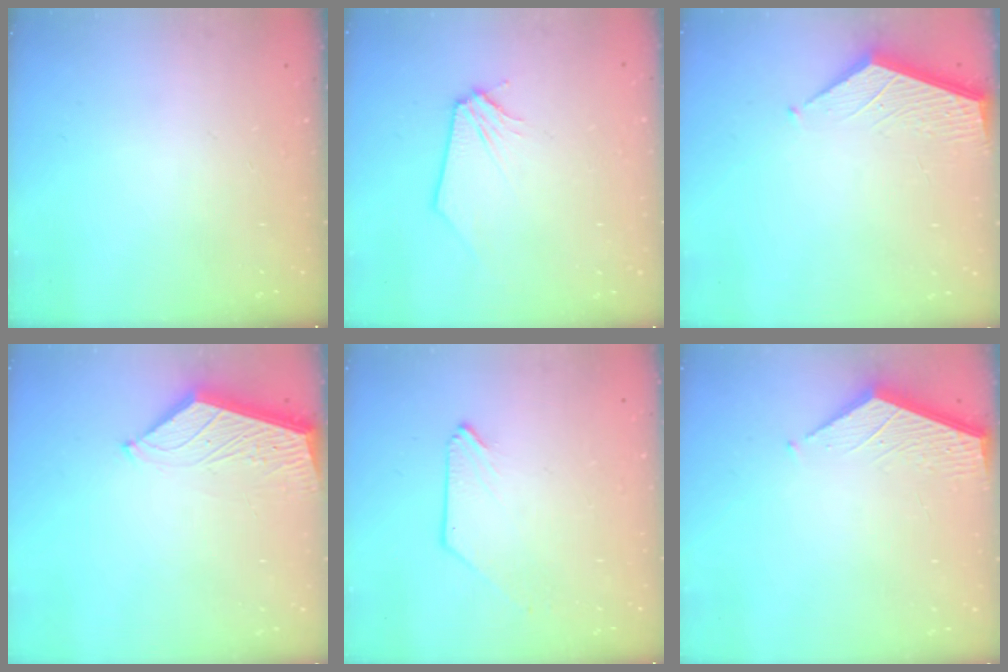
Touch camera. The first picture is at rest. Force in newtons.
{"total": 0.0}
{"total": 3.4, "press": 3.4, "slide": 0.4}
{"total": 3.7, "press": 3.7, "slide": 0.5}
{"total": 0.0}
{"total": 3.2, "press": 3.2, "slide": 0.4}